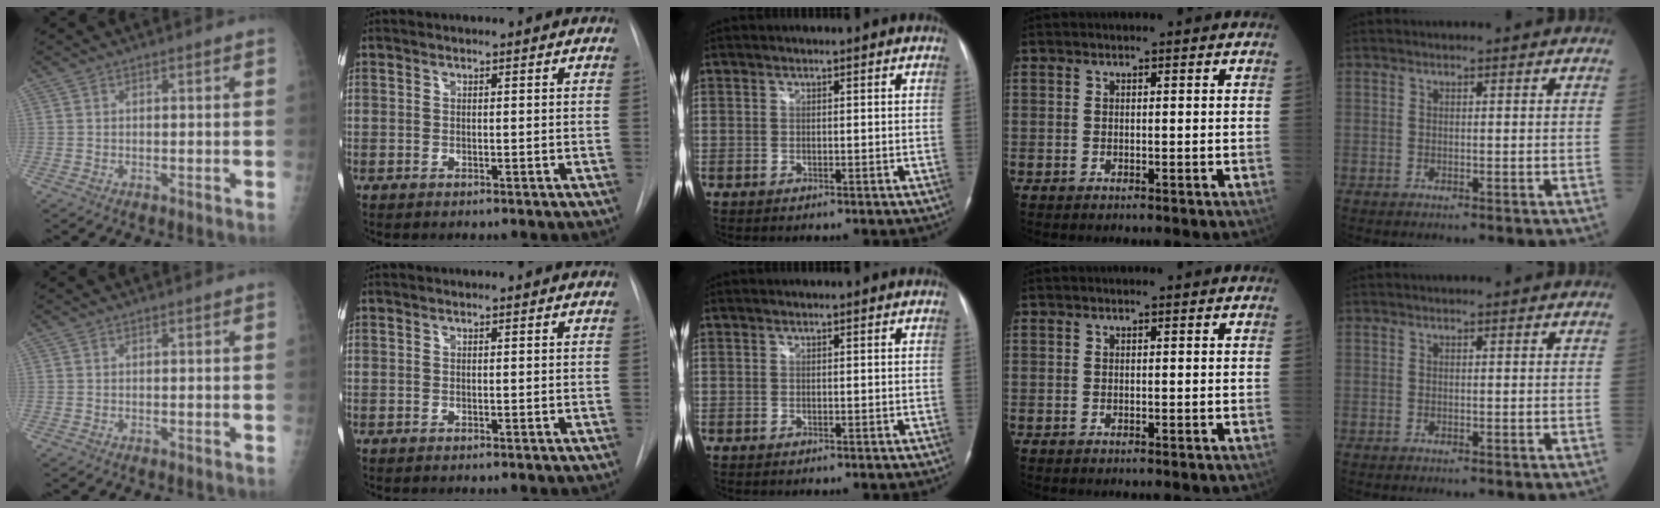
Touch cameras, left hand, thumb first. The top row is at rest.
{}